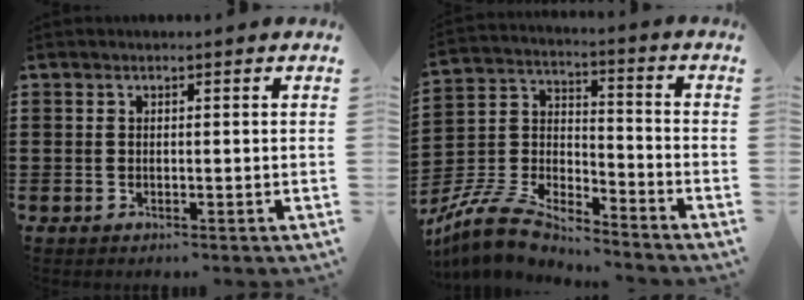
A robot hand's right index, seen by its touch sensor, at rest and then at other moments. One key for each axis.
{"total": 8.1, "fx": -7.4, "fy": 1.6, "fz": 2.9, "tx": -0.086, "ty": -0.005, "tz": -0.154}